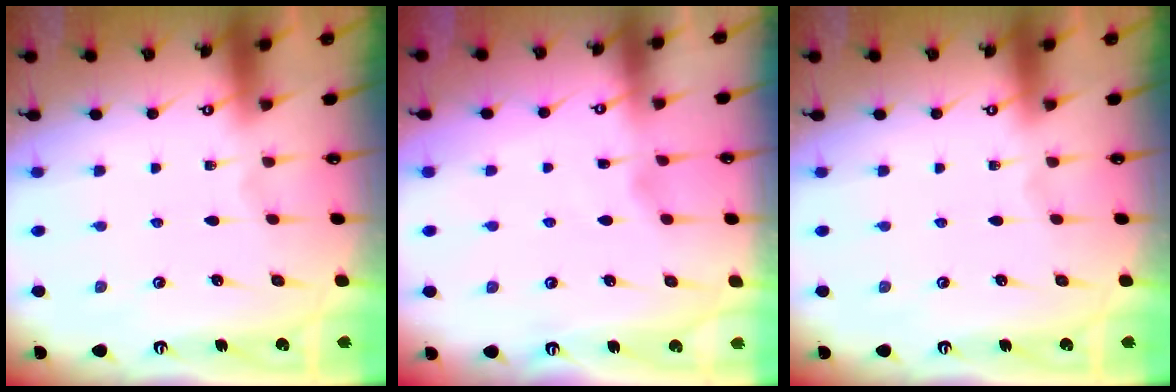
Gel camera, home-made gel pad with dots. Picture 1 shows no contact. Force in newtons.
{"total": 2.2, "press": 2.2, "slide": 0.3}
{"total": 0.0}